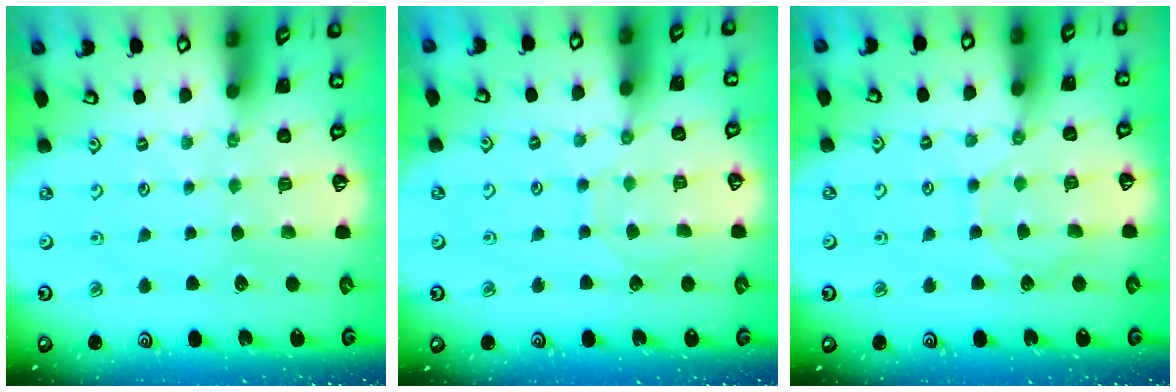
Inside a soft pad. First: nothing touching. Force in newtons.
{"total": 5.5, "press": 5.5, "slide": 0.3}
{"total": 6.2, "press": 6.1, "slide": 0.7}